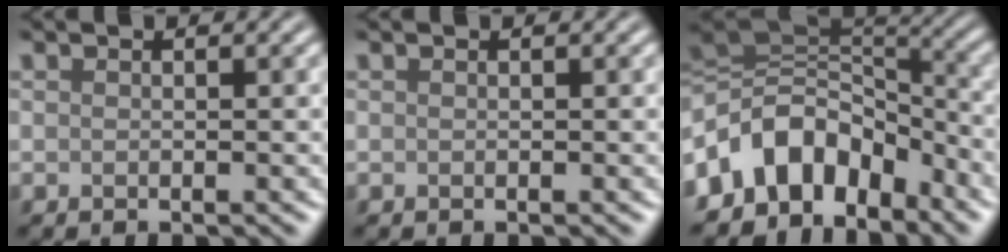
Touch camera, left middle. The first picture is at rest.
{"total": 0.0}
{"total": 9.1, "force": [-4.7, 6.2, 4.7], "torque": [-0.068, 0.018, -0.098]}